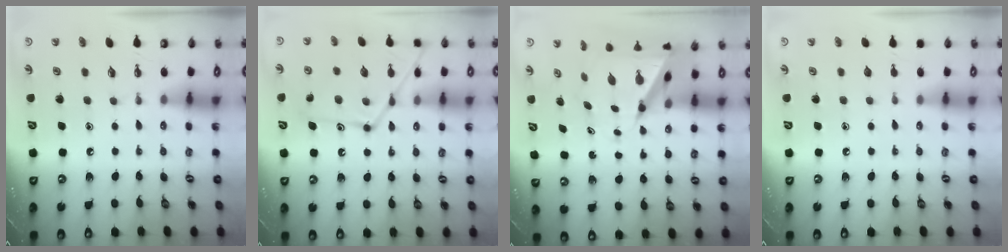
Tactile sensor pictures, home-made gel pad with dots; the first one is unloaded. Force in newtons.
{"total": 15.7, "press": 15.6, "slide": 1.2}
{"total": 7.7, "press": 7.6, "slide": 0.6}
{"total": 0.0}